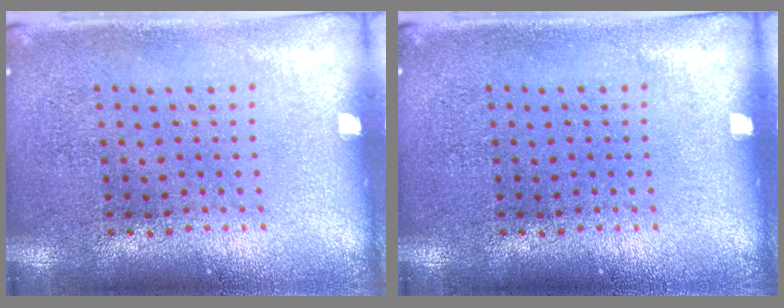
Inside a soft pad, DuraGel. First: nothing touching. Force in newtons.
{"total": 0.0}